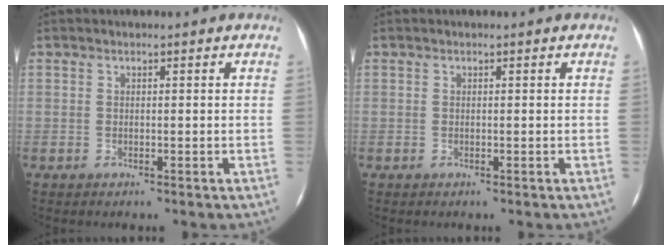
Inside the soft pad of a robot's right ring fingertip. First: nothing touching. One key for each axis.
{"total": 0.0}